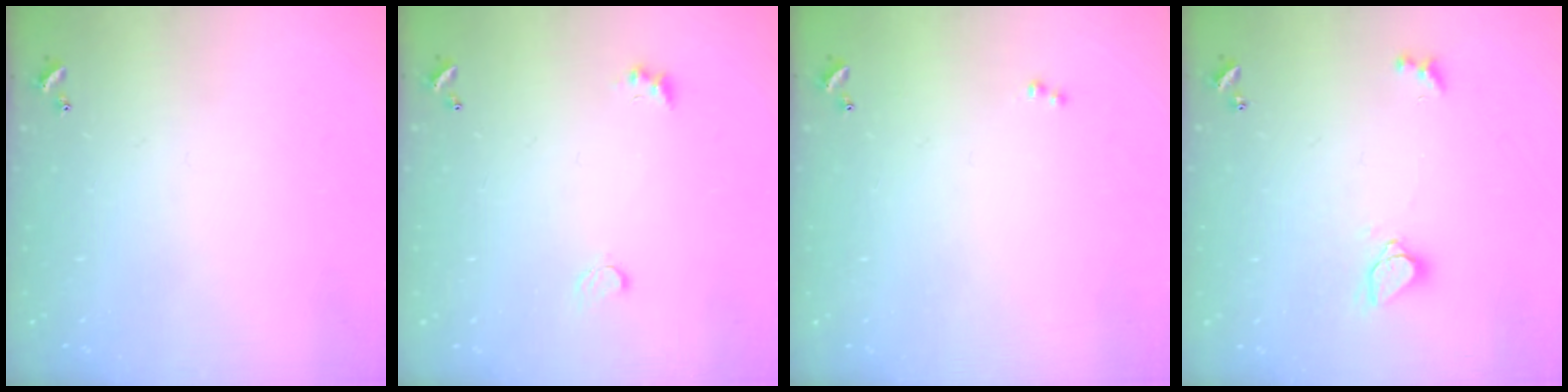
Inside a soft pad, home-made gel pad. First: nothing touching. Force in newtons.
{"total": 2.9, "press": 2.8, "slide": 0.6}
{"total": 0.7, "press": 0.6, "slide": 0.4}
{"total": 2.1, "press": 2.1, "slide": 0.6}